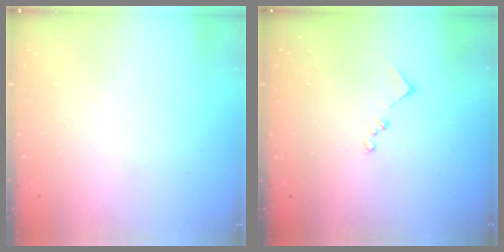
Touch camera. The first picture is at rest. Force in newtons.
{"total": 8.2, "press": 8.2, "slide": 0.7}